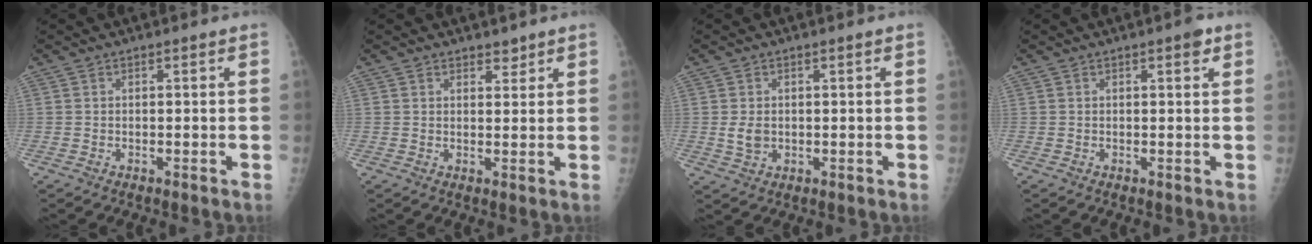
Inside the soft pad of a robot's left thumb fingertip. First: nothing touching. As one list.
[{"total": 2.0, "force": [1.6, 1.1, 0.4], "torque": [0.010, -0.011, 0.021]}, {"total": 3.0, "force": [0.1, 2.3, 2.0], "torque": [-0.032, -0.005, 0.007]}, {"total": 1.8, "force": [1.0, 0.6, 1.4], "torque": [-0.015, -0.002, 0.011]}]